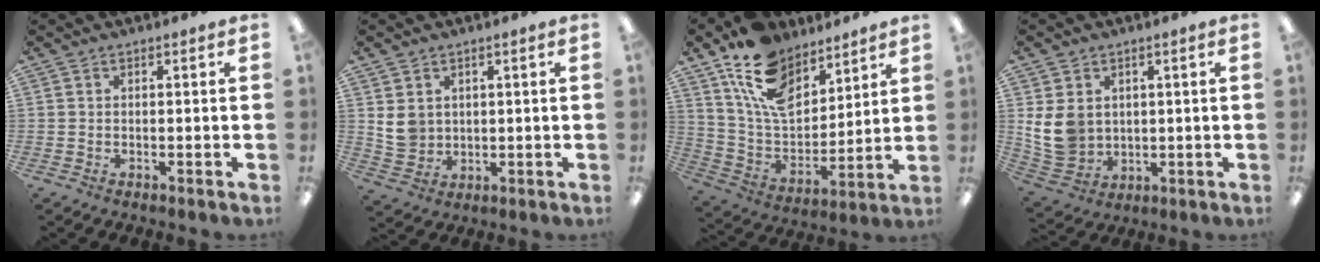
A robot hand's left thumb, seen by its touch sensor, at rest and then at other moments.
{"total": 5.5, "force": [1.9, 4.8, 1.9], "torque": [-0.029, 0.002, 0.039]}
{"total": 16.4, "force": [10.8, 9.3, 8.2], "torque": [-0.155, -0.050, 0.203]}
{"total": 9.1, "force": [1.8, 7.7, 4.5], "torque": [-0.113, -0.003, 0.037]}